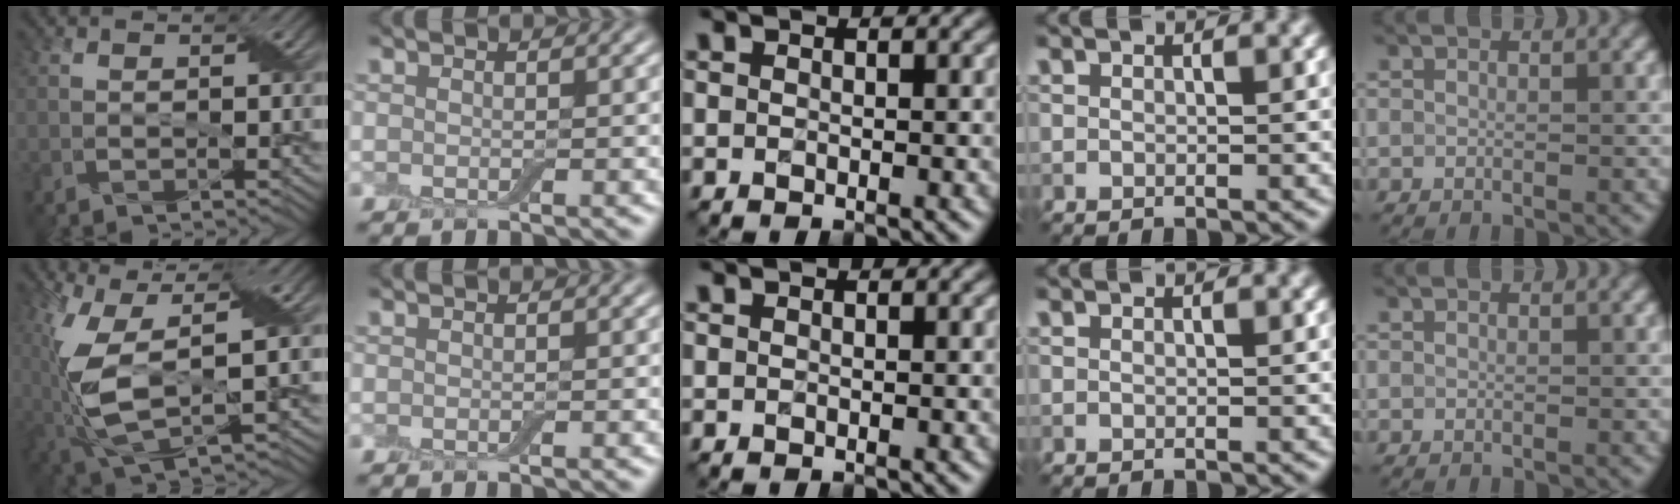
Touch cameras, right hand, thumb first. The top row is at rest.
{"thumb": {"total": 12.4, "force": [0.1, 5.6, 11.0], "torque": [-0.251, -0.022, 0.010]}}